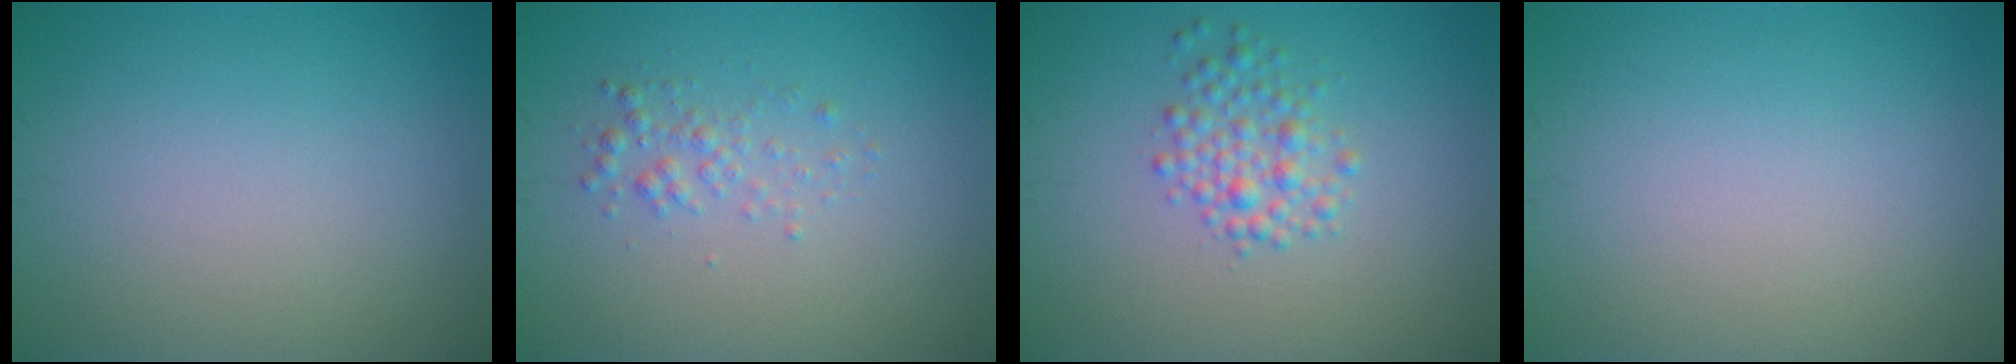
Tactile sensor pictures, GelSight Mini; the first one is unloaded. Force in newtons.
{"total": 1.5, "press": 1.5, "slide": 0.1}
{"total": 2.6, "press": 2.6, "slide": 0.0}
{"total": 0.0}